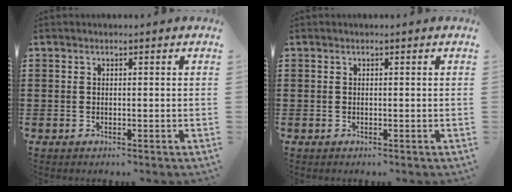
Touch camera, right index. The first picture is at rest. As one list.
[{"total": 0.0}]